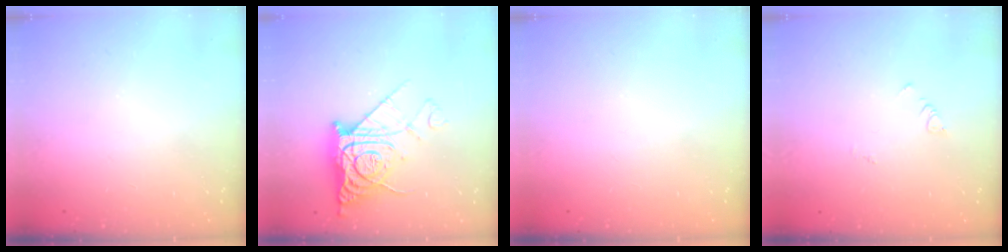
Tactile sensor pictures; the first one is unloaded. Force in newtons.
{"total": 11.9, "press": 11.9, "slide": 1.4}
{"total": 0.0}
{"total": 1.9, "press": 1.9, "slide": 0.4}